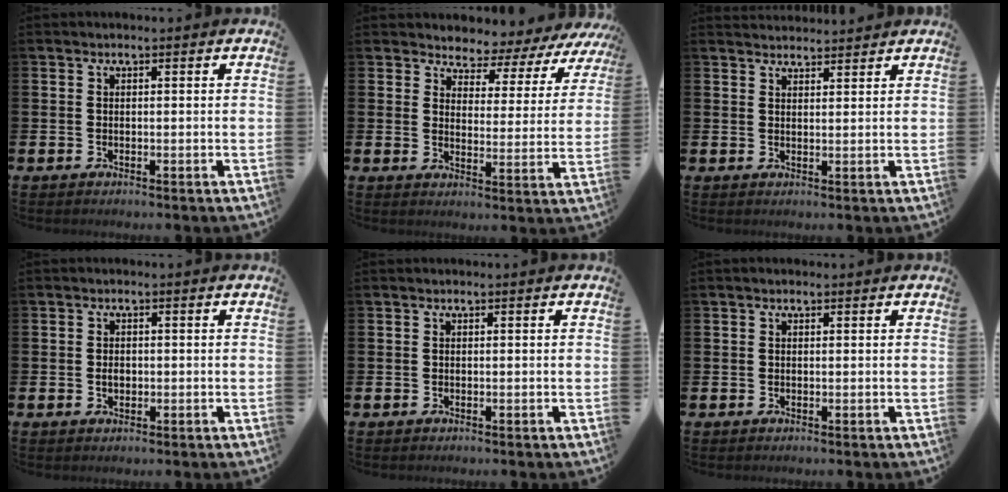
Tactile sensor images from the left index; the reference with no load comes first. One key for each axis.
{"total": 3.5, "fx": 3.2, "fy": 1.4, "fz": -0.4, "tx": -0.008, "ty": -0.040, "tz": 0.044}
{"total": 2.5, "fx": 2.5, "fy": 0.4, "fz": 0.0, "tx": 0.007, "ty": -0.015, "tz": 0.043}
{"total": 1.4, "fx": -0.1, "fy": 1.0, "fz": 0.9, "tx": -0.005, "ty": 0.002, "tz": -0.006}
{"total": 0.0}
{"total": 0.6, "fx": 0.5, "fy": 0.2, "fz": 0.3, "tx": 0.001, "ty": 0.000, "tz": 0.007}